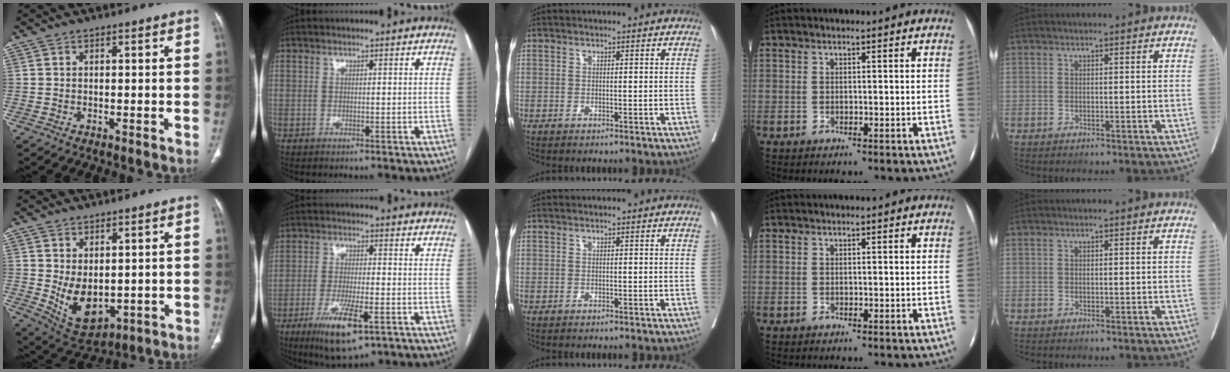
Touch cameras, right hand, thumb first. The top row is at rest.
{"thumb": {"total": 9.2, "force": [0.0, 5.9, 7.1], "torque": [-0.102, -0.014, 0.031]}, "index": {"total": 10.3, "force": [-5.1, 2.3, 8.7], "torque": [-0.163, -0.024, -0.077]}}